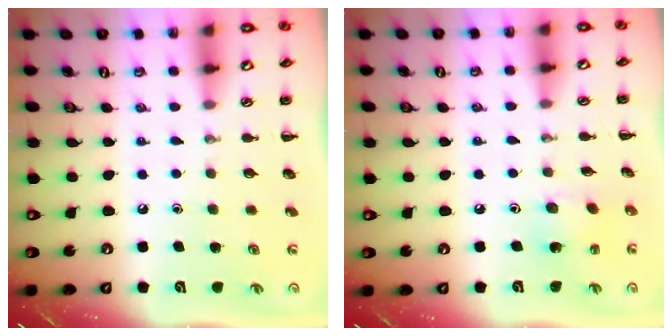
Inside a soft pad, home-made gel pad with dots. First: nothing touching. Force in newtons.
{"total": 3.6, "press": 3.4, "slide": 1.2}